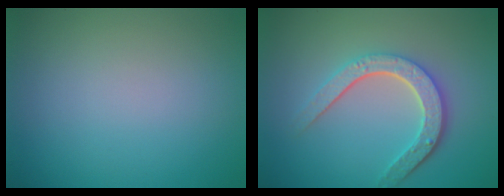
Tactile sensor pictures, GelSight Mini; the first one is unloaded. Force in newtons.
{"total": 4.7, "press": 3.6, "slide": 3.1}